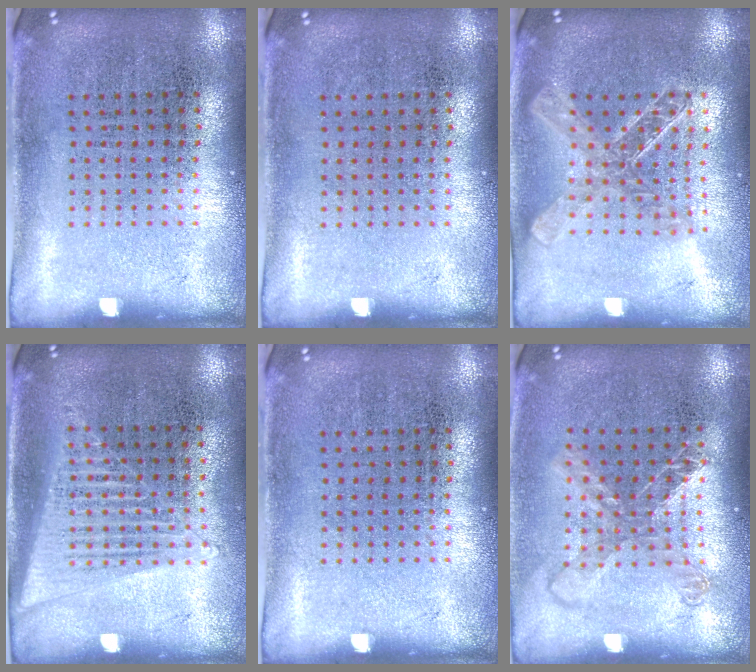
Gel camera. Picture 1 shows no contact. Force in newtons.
{"total": 0.0}
{"total": 1.8, "press": 1.6, "slide": 0.8}
{"total": 1.5, "press": 1.4, "slide": 0.5}
{"total": 0.0}
{"total": 1.5, "press": 1.3, "slide": 0.8}